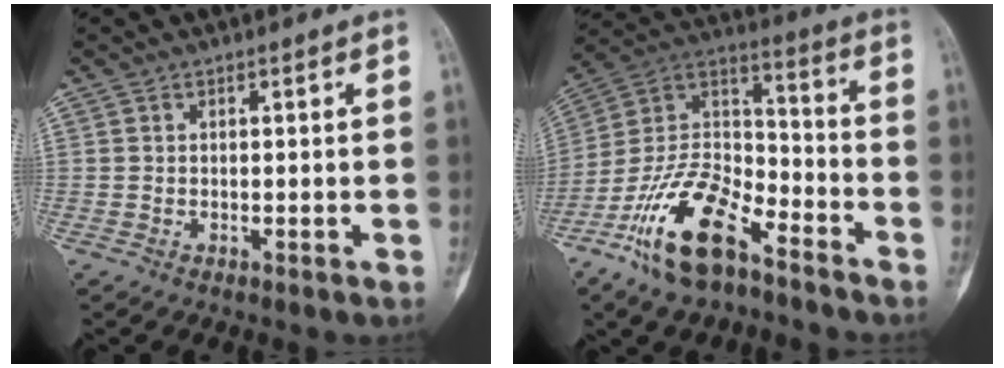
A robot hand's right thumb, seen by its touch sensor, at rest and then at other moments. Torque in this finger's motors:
{"motor_torque": [0.74, 0.54, 1.89, -0.88, 0.43]}